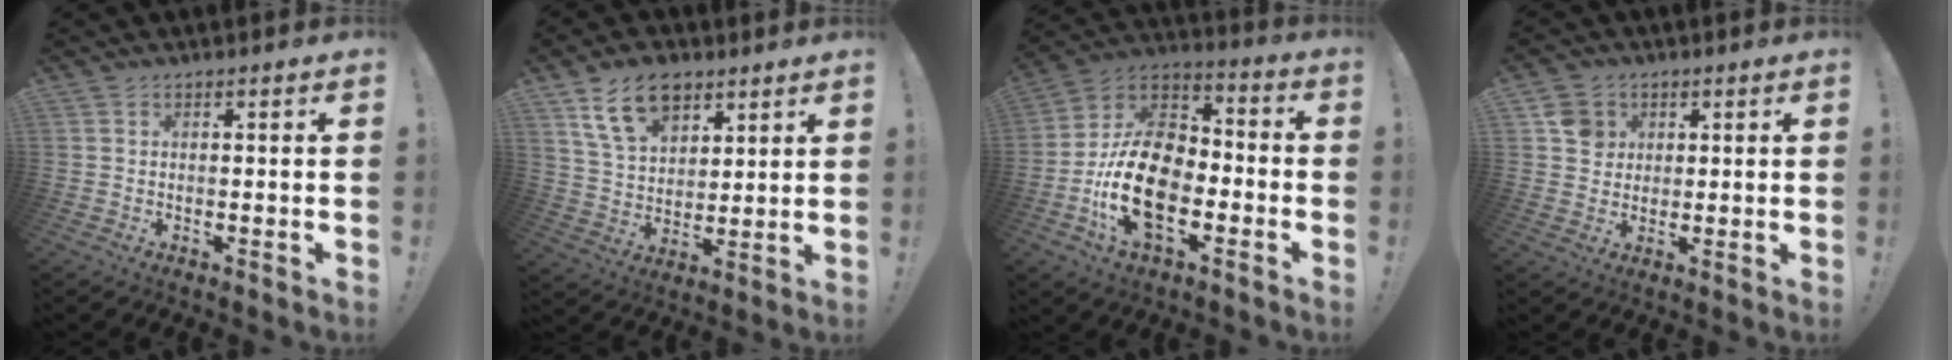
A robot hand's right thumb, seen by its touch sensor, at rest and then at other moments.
{"total": 13.8, "force": [7.9, 8.8, 7.1], "torque": [-0.117, -0.028, 0.151]}
{"total": 21.1, "force": [-6.3, 13.2, 15.2], "torque": [-0.284, 0.033, -0.100]}
{"total": 7.0, "force": [2.5, 6.3, 1.7], "torque": [-0.009, -0.002, 0.048]}